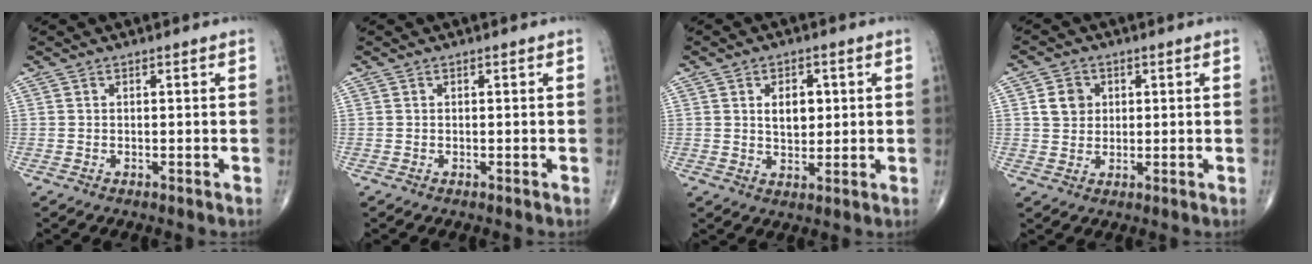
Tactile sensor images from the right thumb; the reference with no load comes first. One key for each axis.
{"total": 0.0}
{"total": 5.6, "fx": 1.2, "fy": 3.7, "fz": 4.1, "tx": -0.039, "ty": -0.006, "tz": 0.021}
{"total": 4.8, "fx": 1.3, "fy": 4.1, "fz": 2.1, "tx": -0.015, "ty": -0.003, "tz": 0.021}